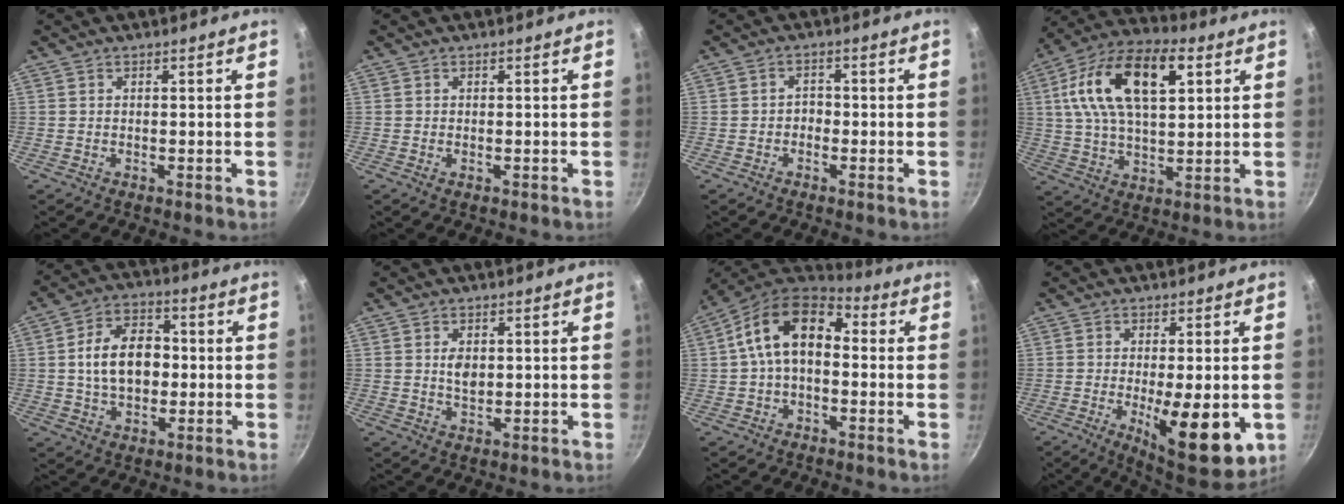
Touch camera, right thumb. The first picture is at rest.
{"total": 0.7, "force": [-0.2, 0.4, 0.5], "torque": [-0.011, 0.003, -0.001]}
{"total": 2.0, "force": [-0.8, 1.6, 0.9], "torque": [0.002, 0.010, -0.020]}
{"total": 19.7, "force": [5.8, 10.0, 16.0], "torque": [-0.287, 0.014, 0.098]}
{"total": 12.0, "force": [0.3, 8.0, 8.9], "torque": [-0.134, 0.019, 0.001]}
{"total": 3.2, "force": [0.6, 2.0, 2.4], "torque": [-0.033, -0.005, 0.013]}
{"total": 14.0, "force": [0.8, 8.8, 10.8], "torque": [-0.168, 0.046, -0.001]}
{"total": 15.3, "force": [-3.6, 5.3, 13.9], "torque": [-0.185, -0.024, -0.037]}